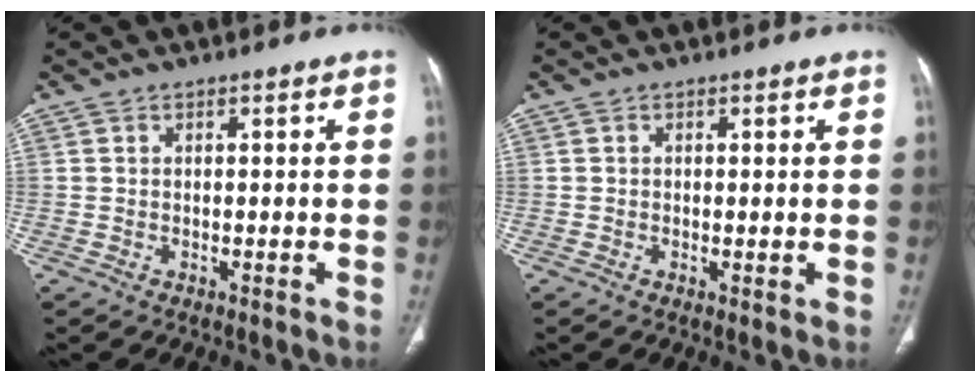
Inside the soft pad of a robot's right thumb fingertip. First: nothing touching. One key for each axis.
{"total": 0.7, "fx": 0.0, "fy": 0.2, "fz": 0.6, "tx": -0.015, "ty": -0.005, "tz": 0.000}